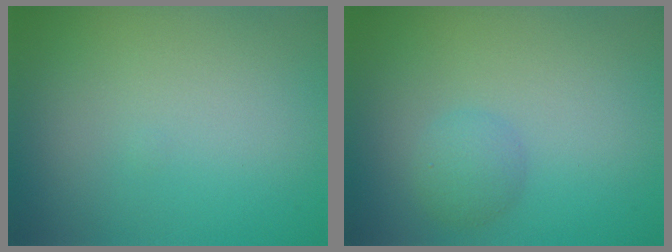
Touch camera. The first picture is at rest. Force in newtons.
{"total": 1.8, "press": 1.8, "slide": 0.1}